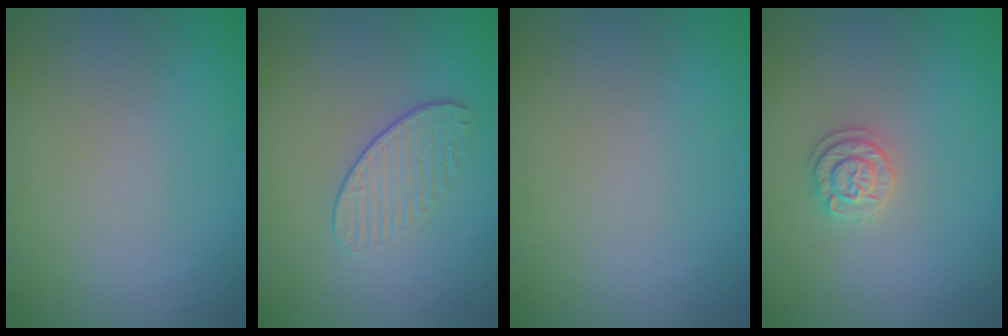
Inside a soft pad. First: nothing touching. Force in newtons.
{"total": 1.8, "press": 1.3, "slide": 1.1}
{"total": 0.0}
{"total": 1.8, "press": 1.7, "slide": 0.3}